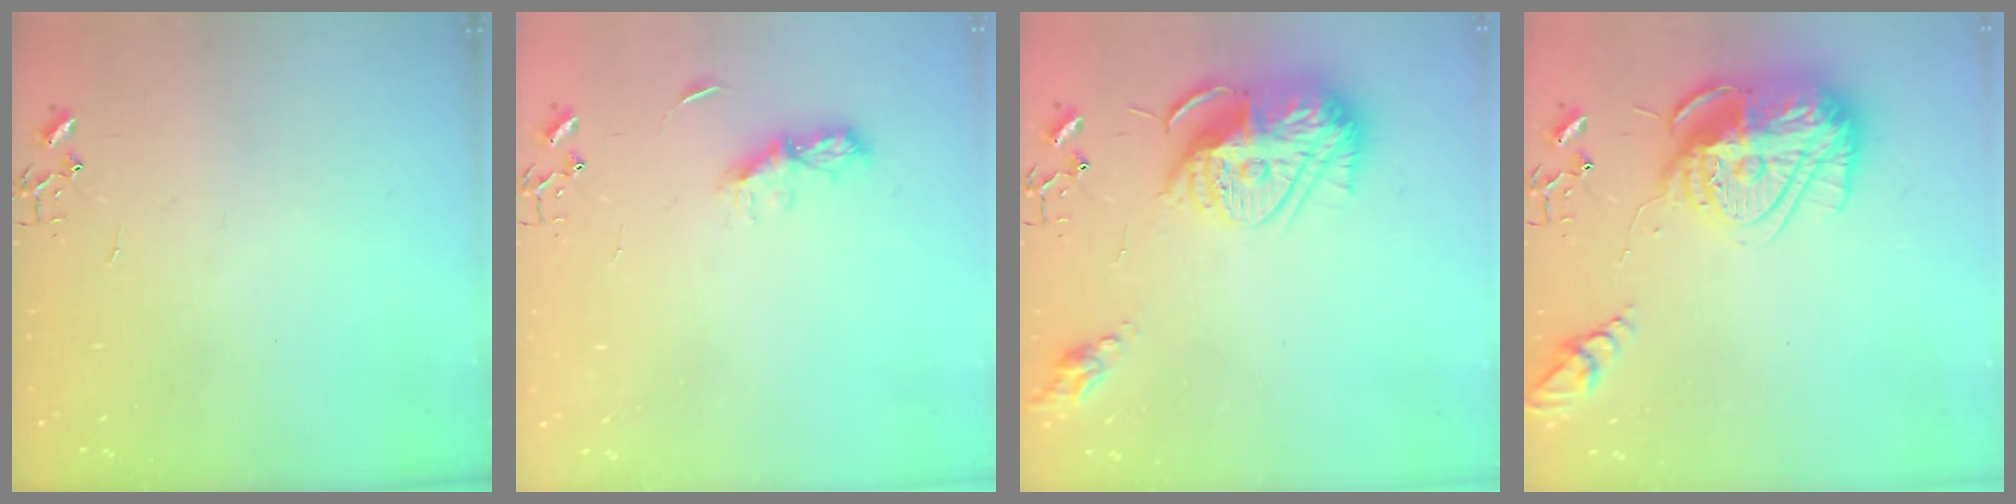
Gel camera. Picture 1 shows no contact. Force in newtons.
{"total": 6.4, "press": 6.3, "slide": 0.7}
{"total": 15.8, "press": 15.8, "slide": 1.4}
{"total": 18.9, "press": 18.9, "slide": 1.6}